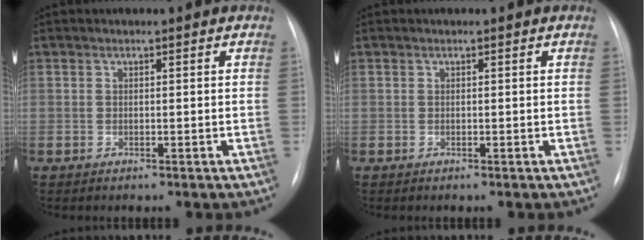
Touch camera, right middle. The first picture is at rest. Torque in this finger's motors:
{"motor_torque": [0.00, 0.00, 0.00, 0.00]}